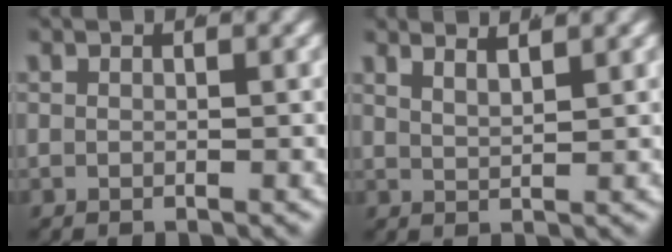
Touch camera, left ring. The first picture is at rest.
{"total": 3.0, "force": [2.6, 0.5, 1.5], "torque": [-0.024, -0.003, 0.049]}